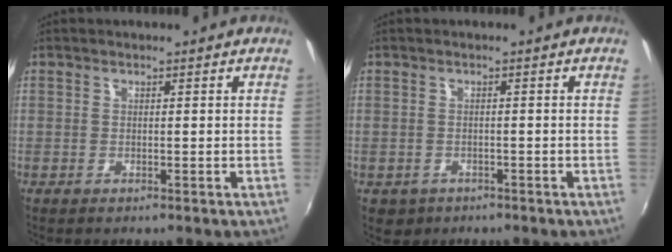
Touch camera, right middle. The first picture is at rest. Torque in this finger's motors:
{"motor_torque": [0.15, -0.08, -0.02, 0.00]}